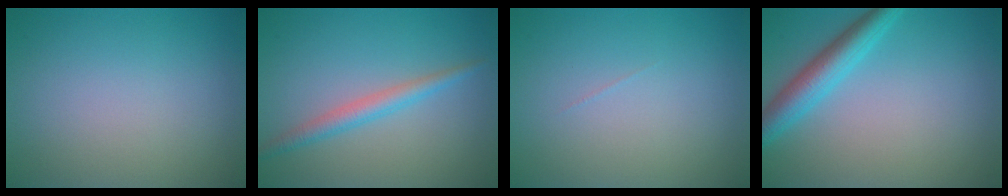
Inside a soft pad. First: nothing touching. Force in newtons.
{"total": 2.3, "press": 2.3, "slide": 0.1}
{"total": 0.0}
{"total": 4.1, "press": 4.1, "slide": 0.2}